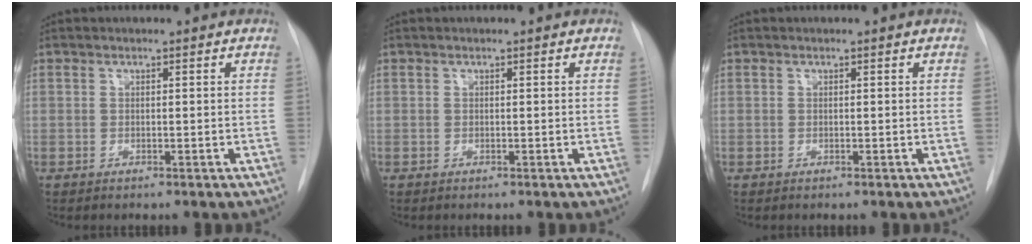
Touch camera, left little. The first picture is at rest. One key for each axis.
{"total": 0.0}
{"total": 0.0}